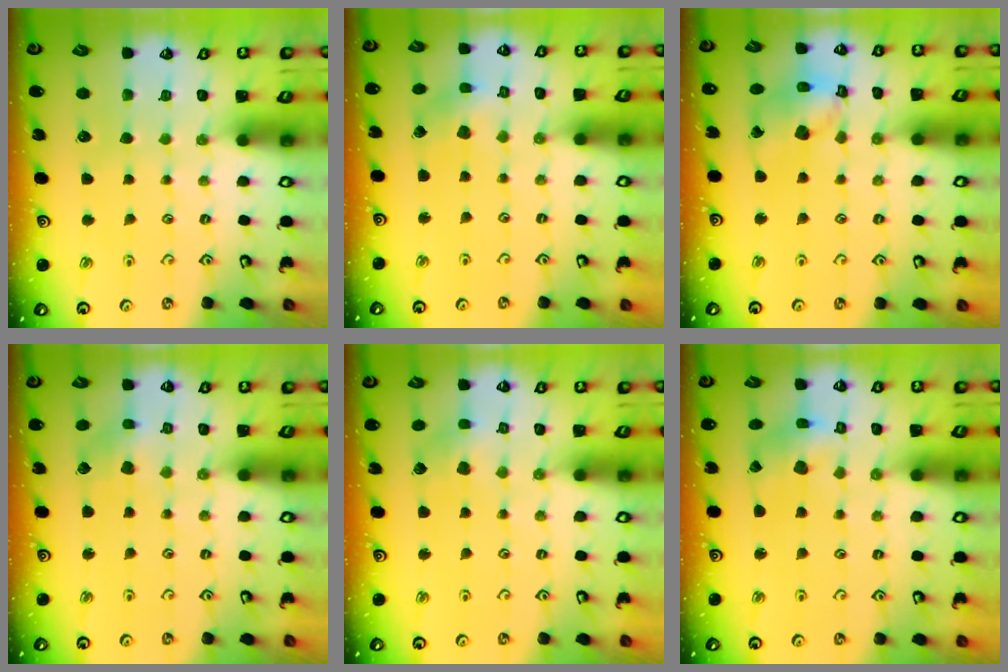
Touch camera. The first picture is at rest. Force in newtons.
{"total": 2.2, "press": 2.2, "slide": 0.3}
{"total": 13.3, "press": 13.2, "slide": 1.7}
{"total": 3.0, "press": 3.0, "slide": 0.2}
{"total": 4.8, "press": 4.8, "slide": 0.4}
{"total": 5.9, "press": 5.9, "slide": 0.5}